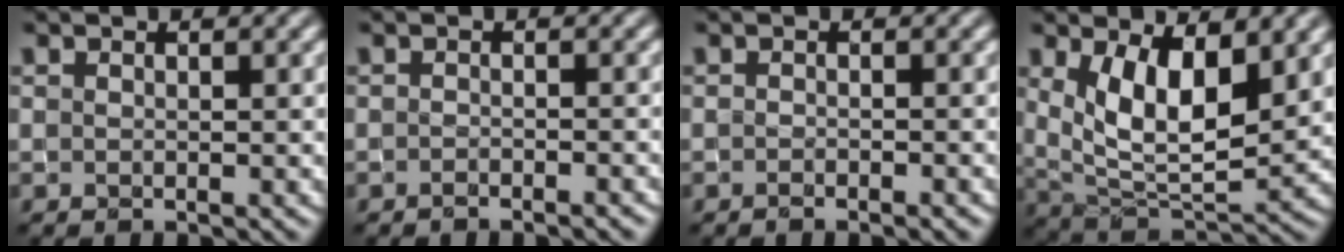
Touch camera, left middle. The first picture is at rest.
{"total": 1.4, "force": [-1.3, 0.2, 0.6], "torque": [-0.011, 0.006, -0.020]}
{"total": 1.8, "force": [-1.3, 0.3, 1.2], "torque": [-0.016, 0.005, -0.018]}
{"total": 7.6, "force": [2.6, 3.5, 6.2], "torque": [-0.120, -0.015, 0.053]}